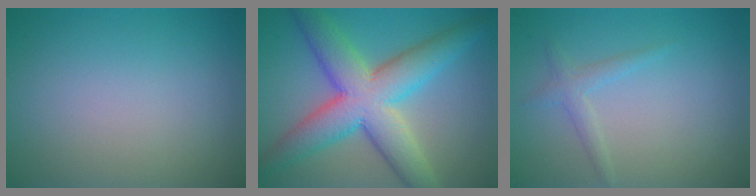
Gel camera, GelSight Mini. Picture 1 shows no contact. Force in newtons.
{"total": 9.5, "press": 9.4, "slide": 0.5}
{"total": 1.5, "press": 1.5, "slide": 0.0}